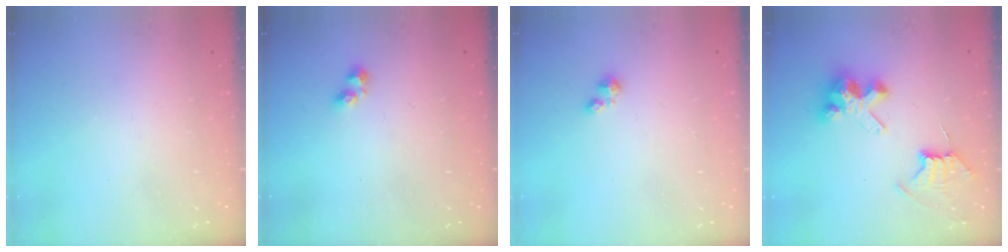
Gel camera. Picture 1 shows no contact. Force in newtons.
{"total": 2.4, "press": 2.3, "slide": 0.4}
{"total": 1.1, "press": 1.1, "slide": 0.3}
{"total": 8.9, "press": 8.8, "slide": 0.7}